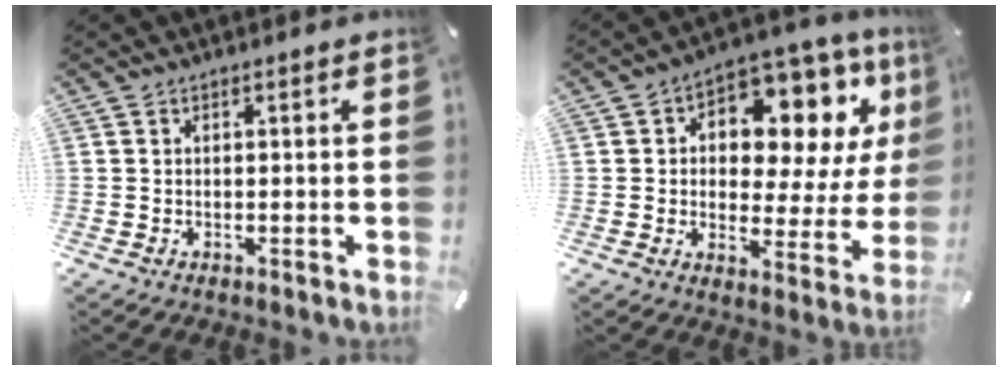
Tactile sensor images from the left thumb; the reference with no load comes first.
{"total": 11.8, "force": [5.5, 7.8, 6.8], "torque": [-0.089, -0.057, 0.093]}